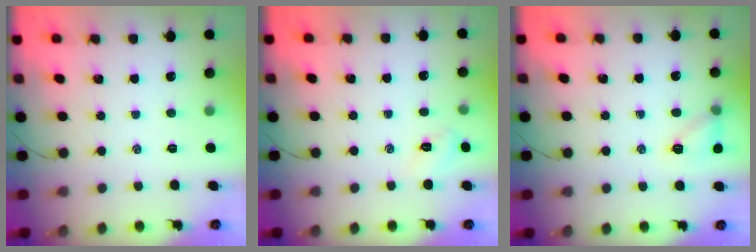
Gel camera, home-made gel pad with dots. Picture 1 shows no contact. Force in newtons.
{"total": 5.7, "press": 5.5, "slide": 1.5}
{"total": 8.7, "press": 8.5, "slide": 1.8}